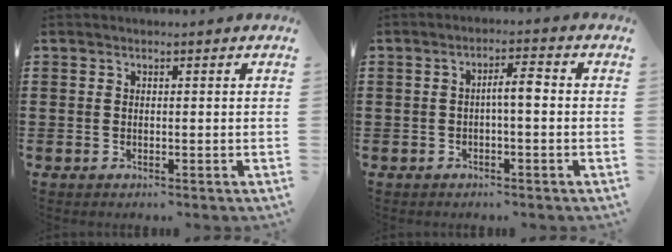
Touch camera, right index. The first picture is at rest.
{"total": 3.2, "force": [-0.3, 0.5, 3.2], "torque": [-0.059, 0.006, -0.010]}